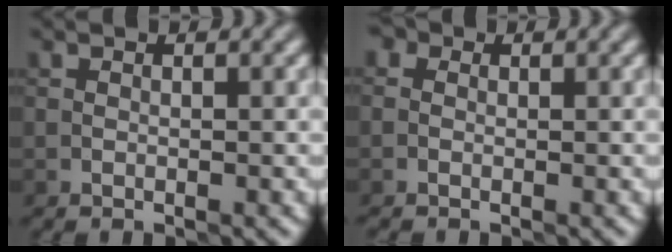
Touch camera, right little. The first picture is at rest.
{"total": 1.6, "force": [-0.1, 1.4, 0.8], "torque": [-0.007, 0.007, -0.019]}